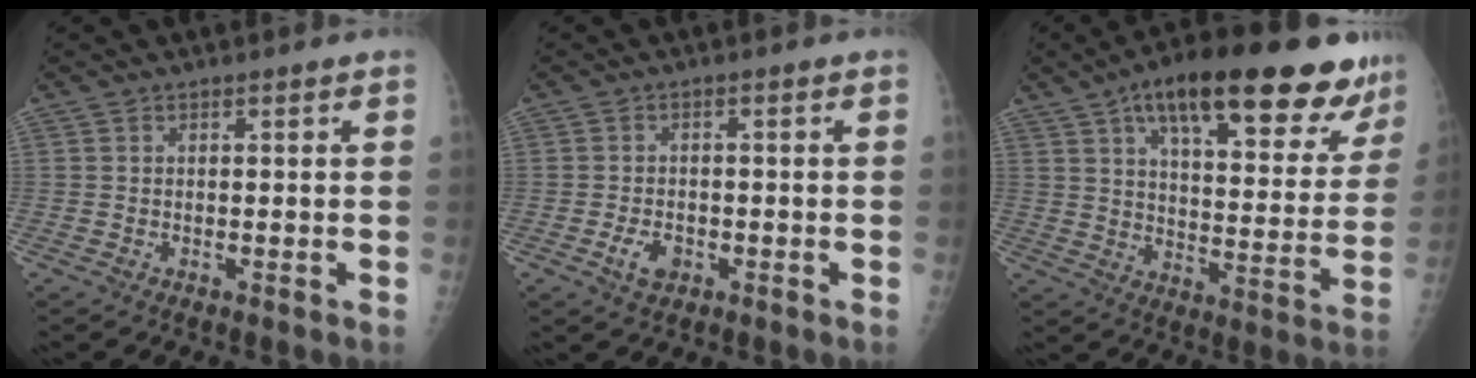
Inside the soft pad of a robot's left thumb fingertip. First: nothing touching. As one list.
[{"total": 3.6, "force": [-1.5, 2.3, 2.3], "torque": [-0.037, 0.008, -0.023]}, {"total": 27.3, "force": [16.5, 9.2, 19.6], "torque": [-0.252, -0.025, 0.242]}]